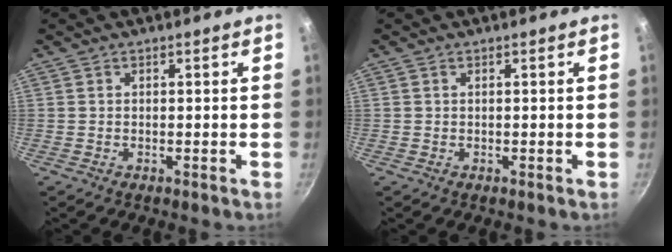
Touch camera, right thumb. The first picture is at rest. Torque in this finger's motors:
{"motor_torque": [0.85, -0.06, 0.36, -0.91, 0.02]}